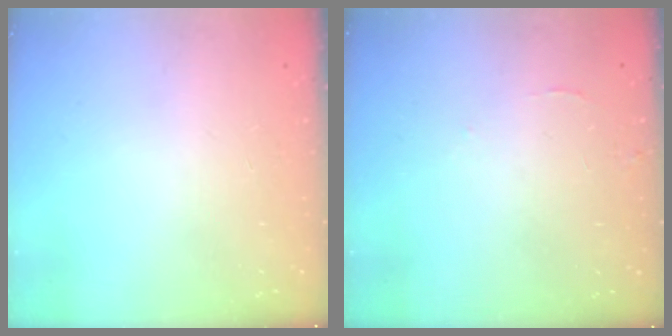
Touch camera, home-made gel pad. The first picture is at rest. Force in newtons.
{"total": 6.1, "press": 6.1, "slide": 0.4}